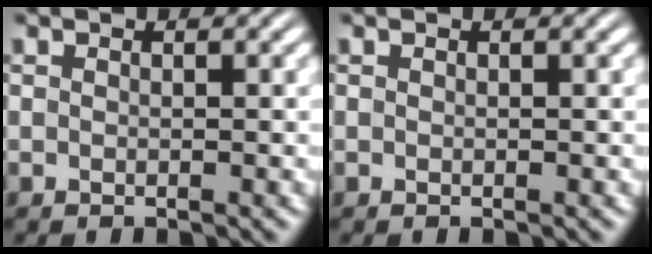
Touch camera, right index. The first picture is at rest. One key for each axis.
{"total": 0.0}